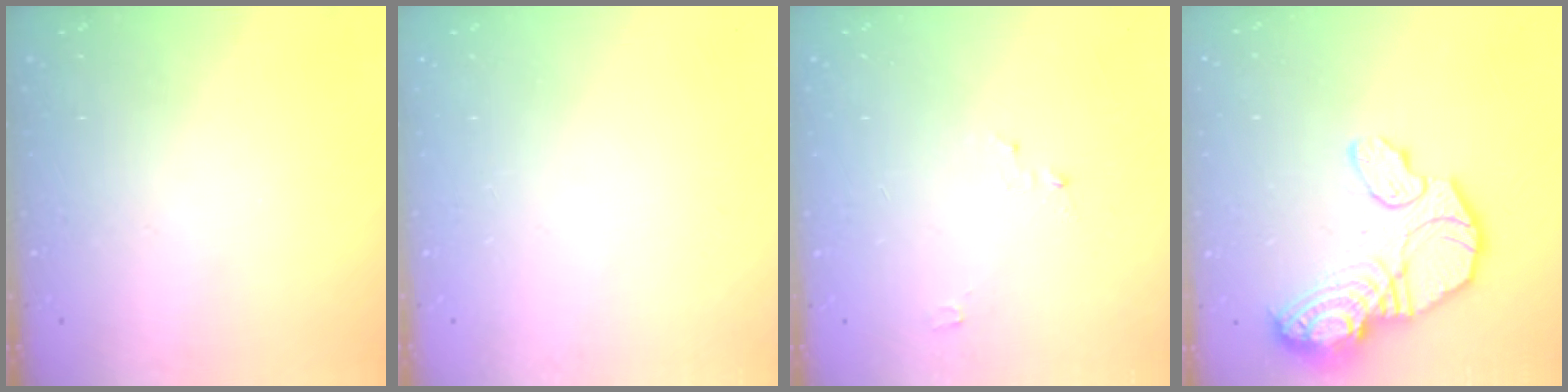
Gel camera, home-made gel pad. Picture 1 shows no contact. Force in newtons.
{"total": 0.0}
{"total": 2.7, "press": 2.6, "slide": 0.3}
{"total": 18.4, "press": 18.3, "slide": 1.7}